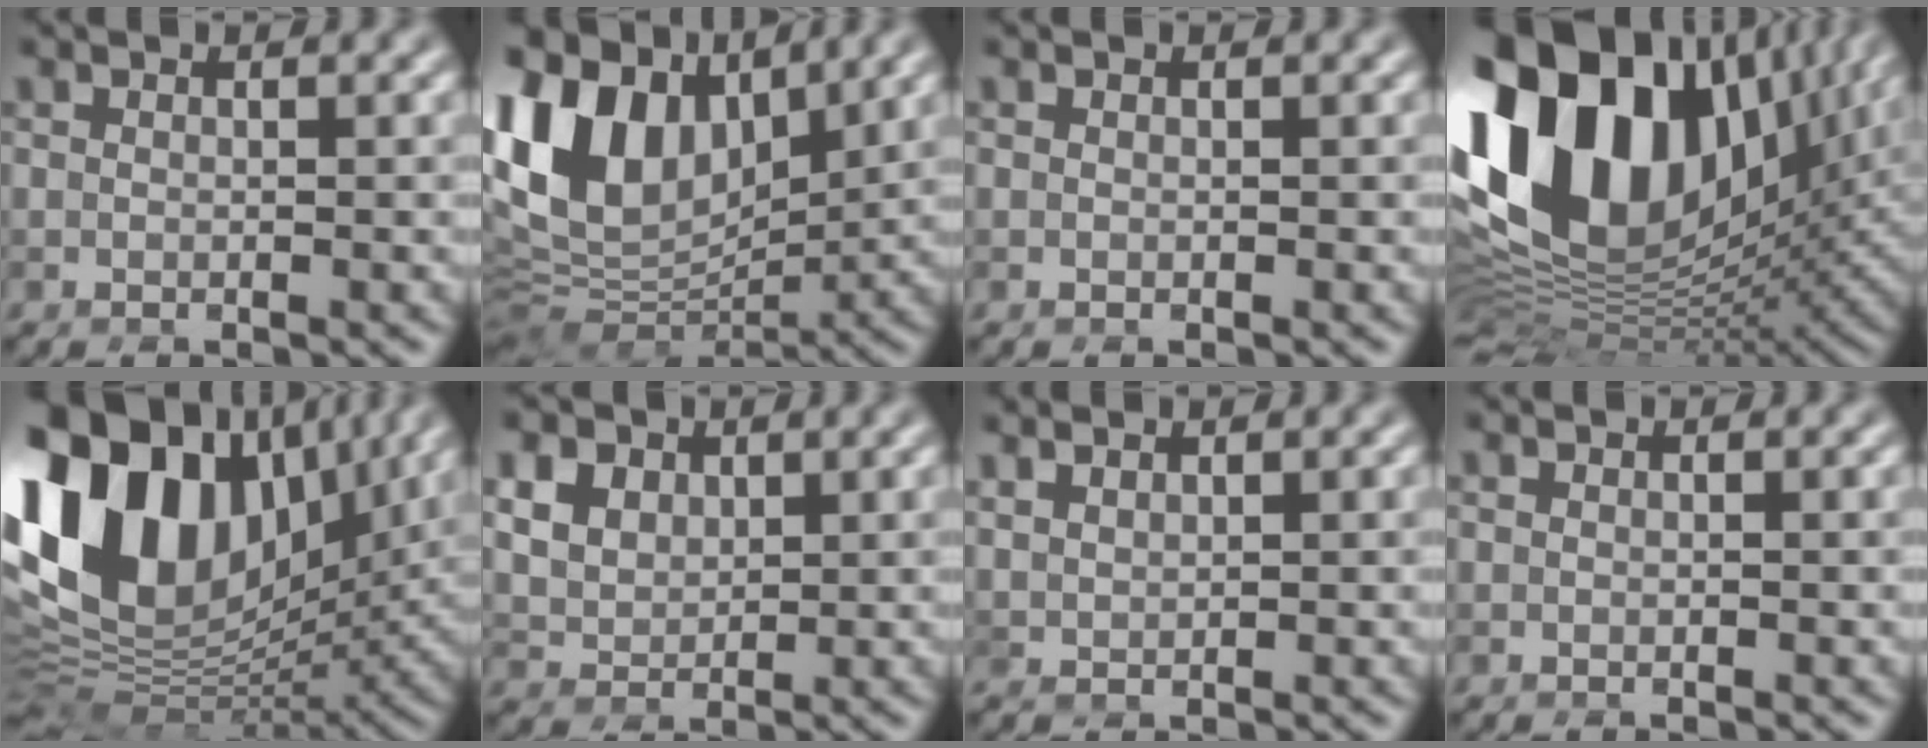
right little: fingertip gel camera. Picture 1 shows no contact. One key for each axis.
{"total": 13.9, "fx": 5.9, "fy": 8.0, "fz": 9.6, "tx": -0.222, "ty": 0.032, "tz": 0.106}
{"total": 0.0}
{"total": 19.1, "fx": 7.4, "fy": 11.2, "fz": 13.5, "tx": -0.278, "ty": 0.032, "tz": 0.125}
{"total": 17.5, "fx": 6.2, "fy": 10.9, "fz": 12.2, "tx": -0.266, "ty": 0.030, "tz": 0.104}
{"total": 10.1, "fx": 5.3, "fy": 7.0, "fz": 4.8, "tx": -0.123, "ty": 0.034, "tz": 0.086}
{"total": 1.4, "fx": 1.3, "fy": 0.3, "fz": 0.3, "tx": -0.013, "ty": 0.007, "tz": 0.029}
{"total": 0.0}